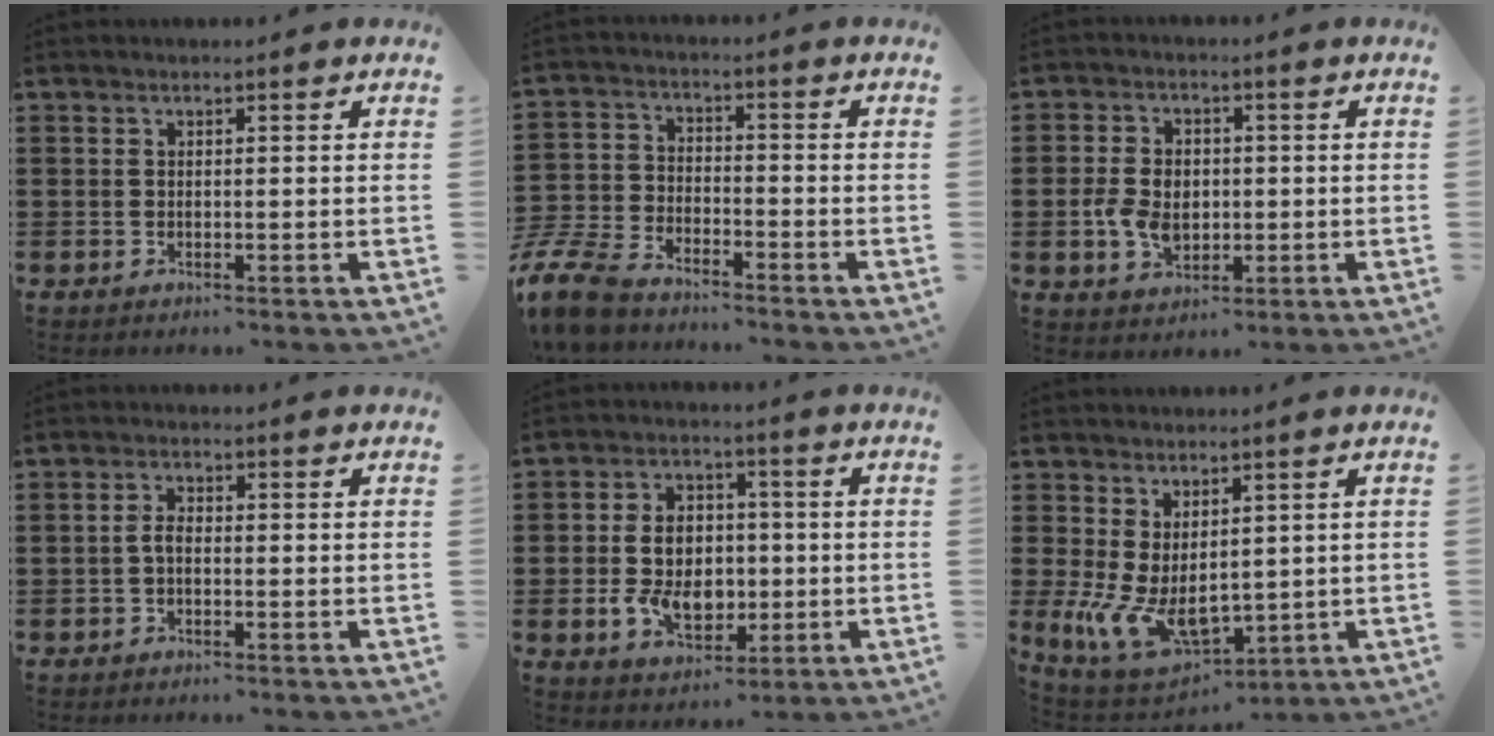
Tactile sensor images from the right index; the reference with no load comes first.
{"total": 8.2, "force": [-7.5, 1.9, 2.7], "torque": [-0.087, 0.007, -0.154]}
{"total": 6.4, "force": [-0.7, 4.5, 4.4], "torque": [-0.108, 0.005, -0.017]}
{"total": 2.0, "force": [-0.5, 1.0, 1.7], "torque": [-0.041, -0.001, -0.013]}
{"total": 8.9, "force": [-0.9, 6.4, 6.2], "torque": [-0.120, 0.007, -0.018]}
{"total": 8.3, "force": [0.0, 5.0, 6.6], "torque": [-0.153, -0.016, 0.008]}